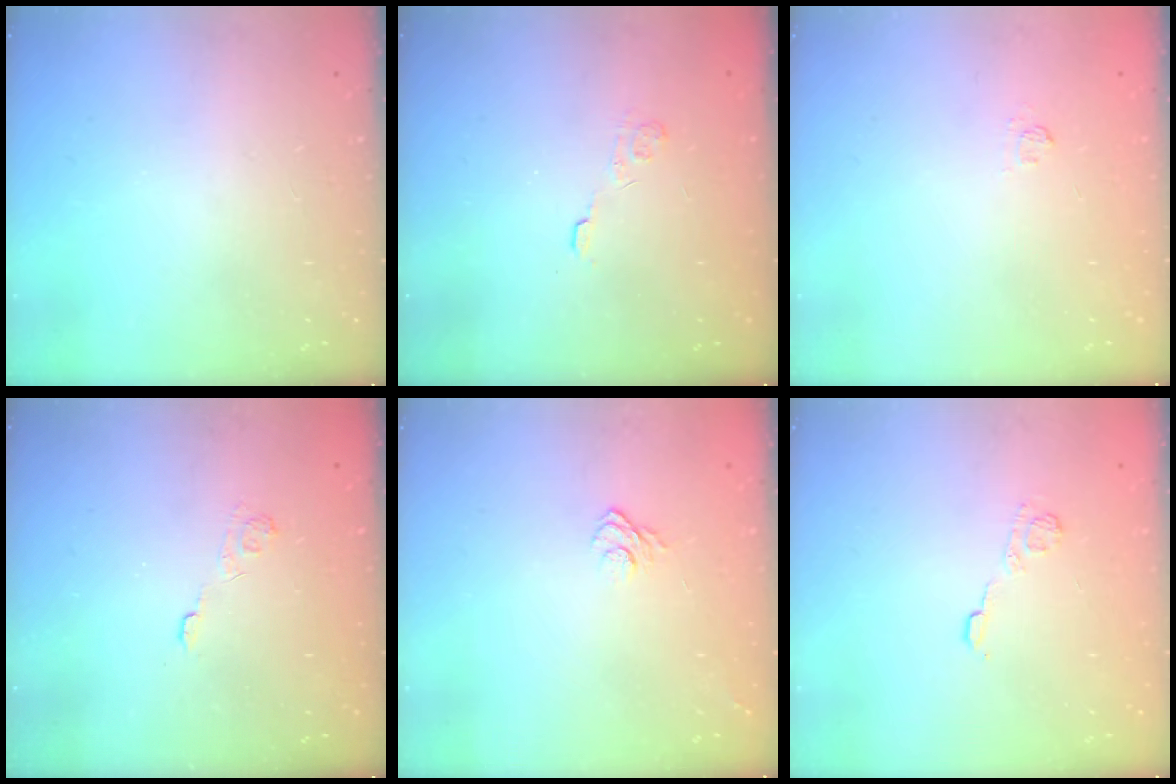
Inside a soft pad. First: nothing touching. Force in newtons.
{"total": 2.8, "press": 2.4, "slide": 1.5}
{"total": 2.4, "press": 2.1, "slide": 1.3}
{"total": 2.8, "press": 2.3, "slide": 1.5}
{"total": 7.4, "press": 7.3, "slide": 1.2}
{"total": 5.2, "press": 4.9, "slide": 1.5}